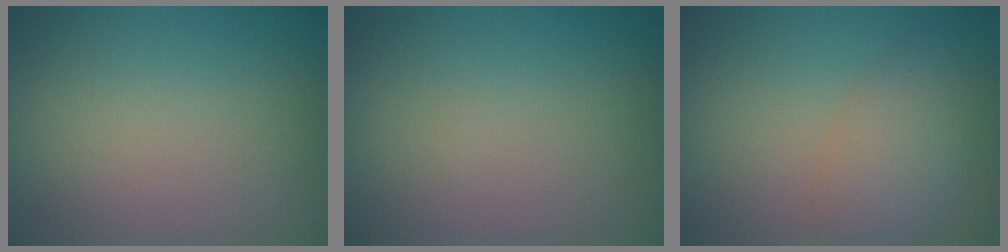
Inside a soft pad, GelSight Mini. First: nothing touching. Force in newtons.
{"total": 0.0}
{"total": 4.0, "press": 4.0, "slide": 0.2}